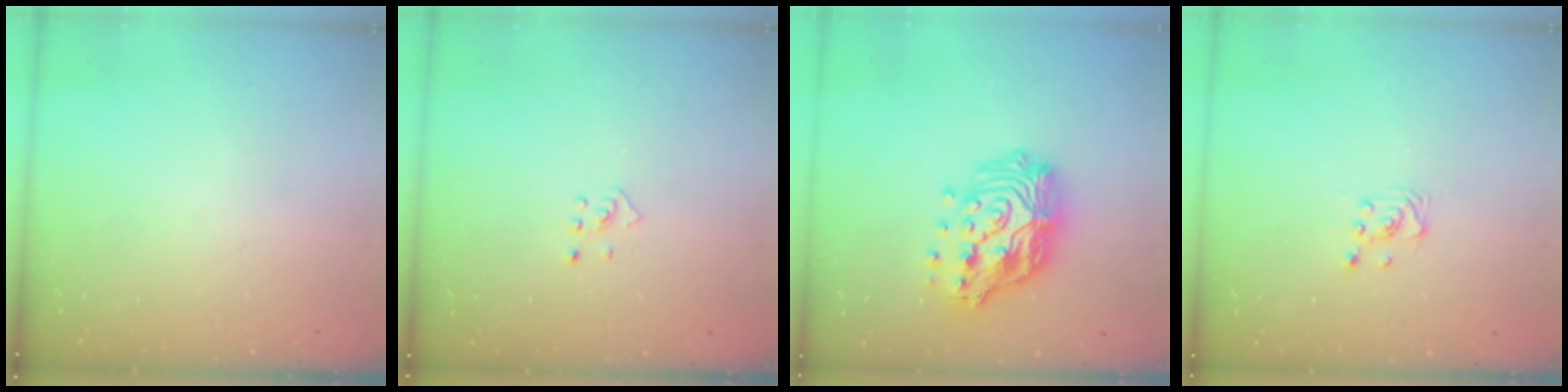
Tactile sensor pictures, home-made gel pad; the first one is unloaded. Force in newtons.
{"total": 2.5, "press": 2.4, "slide": 0.8}
{"total": 20.2, "press": 20.1, "slide": 2.1}
{"total": 2.6, "press": 2.6, "slide": 0.3}